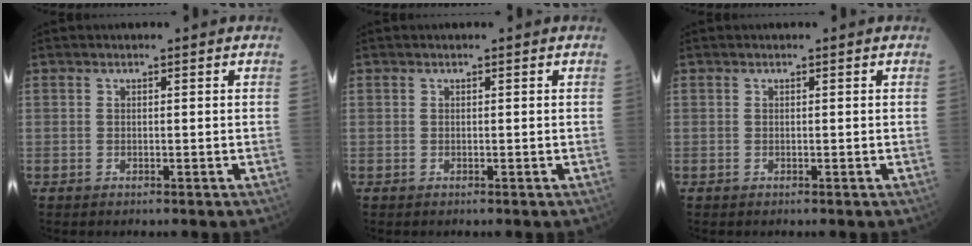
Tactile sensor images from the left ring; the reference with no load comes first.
{"total": 0.0}
{"total": 0.0}